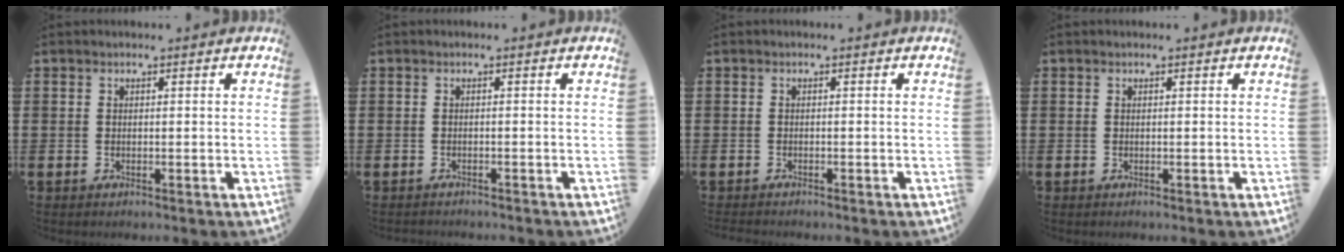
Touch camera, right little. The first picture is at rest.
{"total": 0.6, "force": [-0.6, 0.0, -0.1], "torque": [0.000, -0.001, -0.013]}
{"total": 0.5, "force": [-0.5, 0.0, 0.0], "torque": [-0.001, -0.002, -0.011]}
{"total": 0.0}